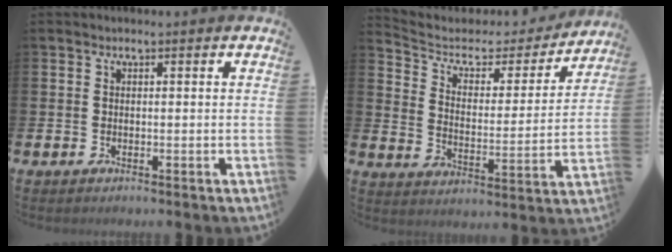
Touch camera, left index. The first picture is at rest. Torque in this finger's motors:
{"motor_torque": [0.95, -1.19, 0.05, -0.01]}